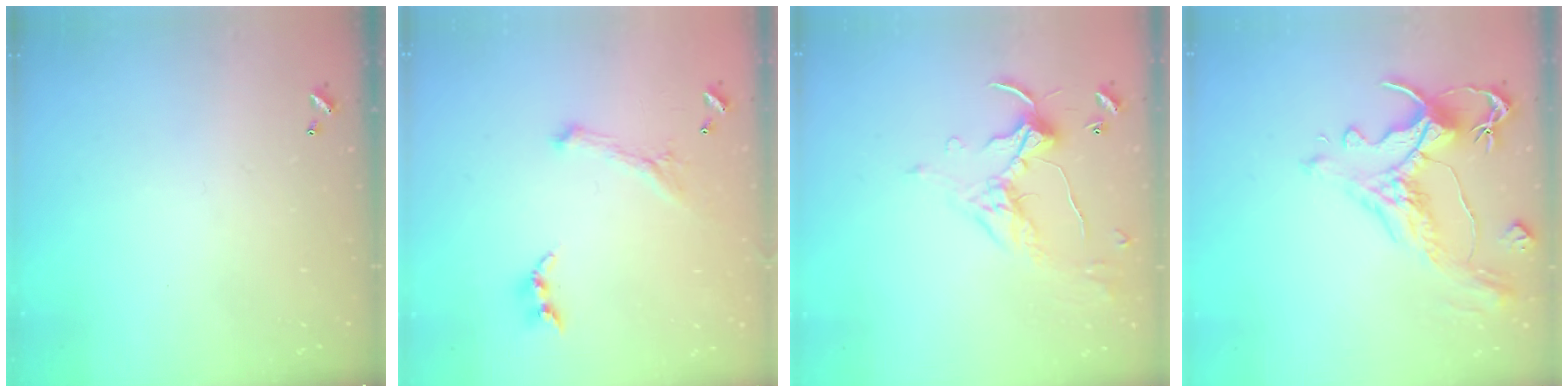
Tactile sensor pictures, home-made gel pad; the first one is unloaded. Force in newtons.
{"total": 1.6, "press": 1.5, "slide": 0.4}
{"total": 1.7, "press": 1.5, "slide": 0.8}
{"total": 1.6, "press": 0.8, "slide": 1.4}